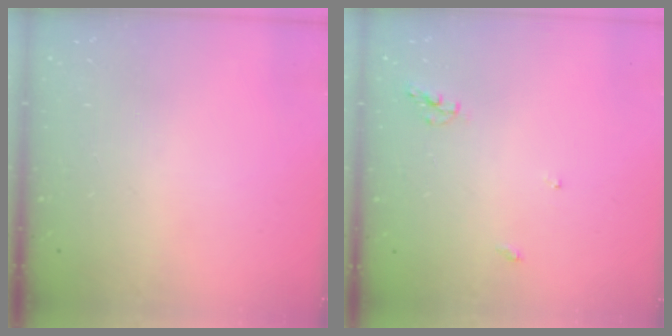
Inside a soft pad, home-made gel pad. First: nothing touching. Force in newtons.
{"total": 5.4, "press": 5.4, "slide": 0.0}